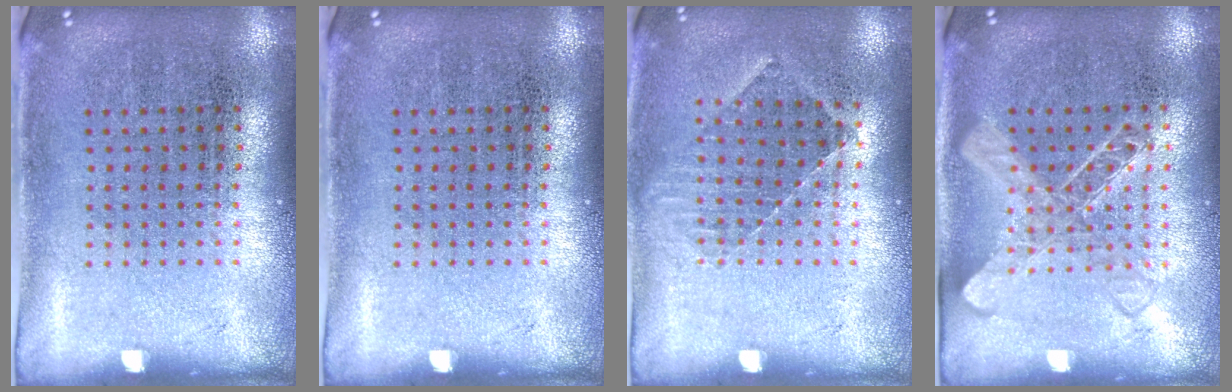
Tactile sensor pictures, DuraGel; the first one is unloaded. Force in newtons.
{"total": 0.0}
{"total": 0.9, "press": 0.9, "slide": 0.2}
{"total": 1.4, "press": 1.4, "slide": 0.4}